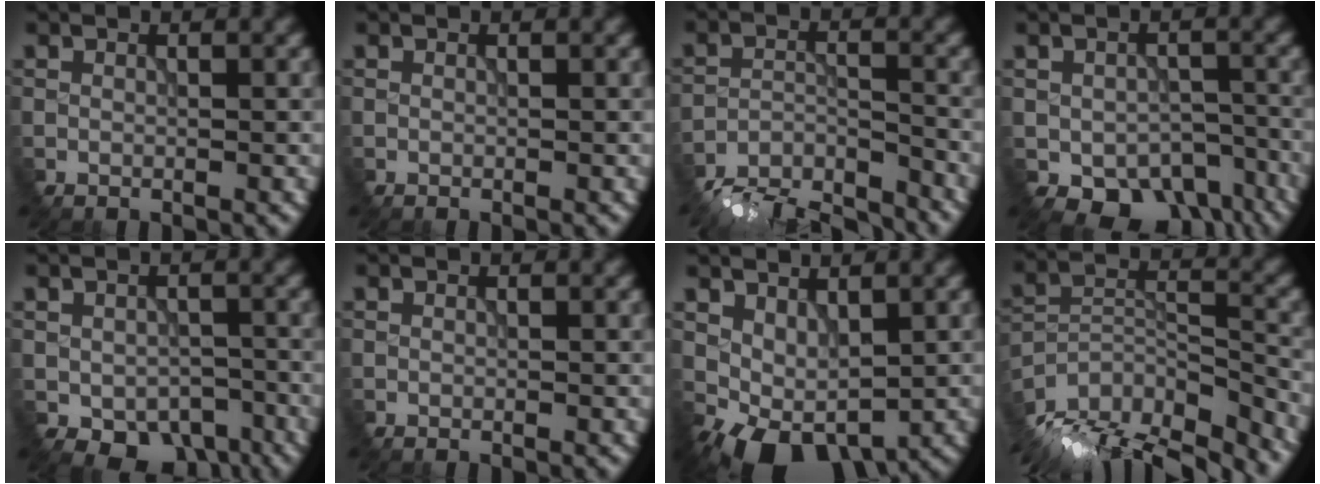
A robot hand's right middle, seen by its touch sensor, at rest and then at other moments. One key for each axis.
{"total": 0.0}
{"total": 9.4, "fx": -8.9, "fy": 1.8, "fz": 2.2, "tx": -0.035, "ty": -0.007, "tz": -0.151}
{"total": 7.4, "fx": -4.2, "fy": 4.5, "fz": 4.0, "tx": -0.056, "ty": -0.035, "tz": -0.045}
{"total": 5.8, "fx": -3.0, "fy": 3.8, "fz": 3.1, "tx": -0.047, "ty": -0.028, "tz": -0.030}
{"total": 0.0}
{"total": 4.8, "fx": -1.3, "fy": 3.0, "fz": 3.6, "tx": -0.061, "ty": -0.007, "tz": -0.013}
{"total": 16.4, "fx": -14.3, "fy": 6.0, "fz": 5.4, "tx": -0.103, "ty": -0.001, "tz": -0.190}